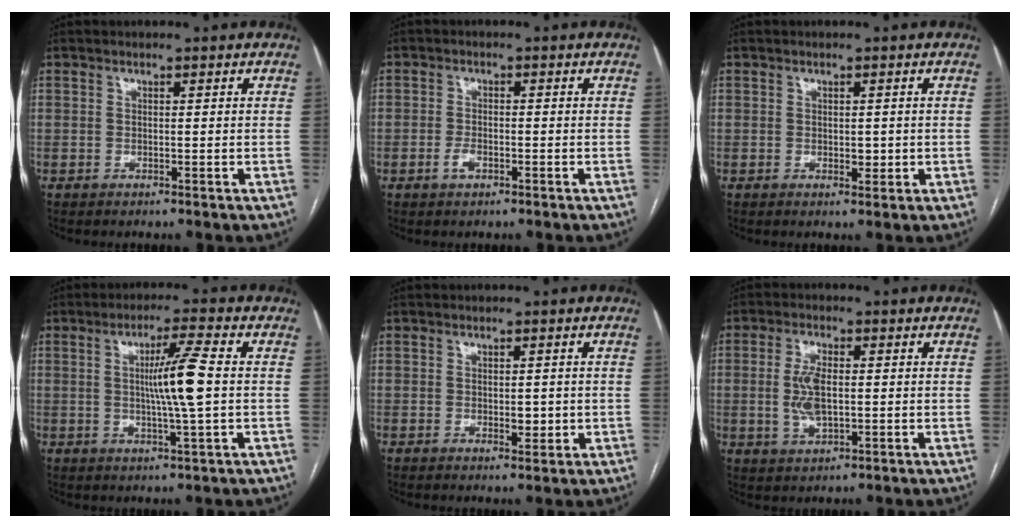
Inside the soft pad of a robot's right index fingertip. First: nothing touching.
{"total": 2.1, "force": [-1.1, 1.3, 1.3], "torque": [-0.025, 0.003, -0.017]}
{"total": 1.9, "force": [-0.1, 1.1, 1.5], "torque": [-0.019, -0.002, 0.002]}
{"total": 7.7, "force": [0.3, -0.8, 7.7], "torque": [-0.133, -0.003, 0.006]}
{"total": 2.4, "force": [-0.2, 1.3, 2.0], "torque": [-0.027, -0.003, 0.002]}
{"total": 5.8, "force": [0.0, 2.4, 5.3], "torque": [-0.115, 0.002, 0.002]}